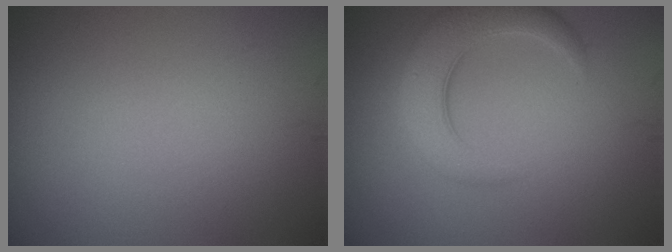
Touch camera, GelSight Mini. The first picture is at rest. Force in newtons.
{"total": 5.0, "press": 5.0, "slide": 0.3}